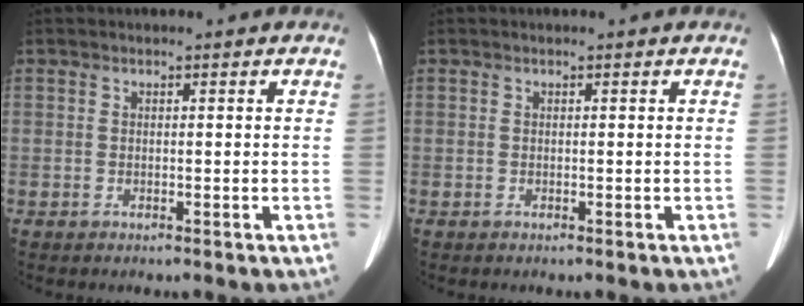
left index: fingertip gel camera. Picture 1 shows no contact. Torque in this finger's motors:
{"motor_torque": [0.00, 0.04, 0.00, 0.00]}